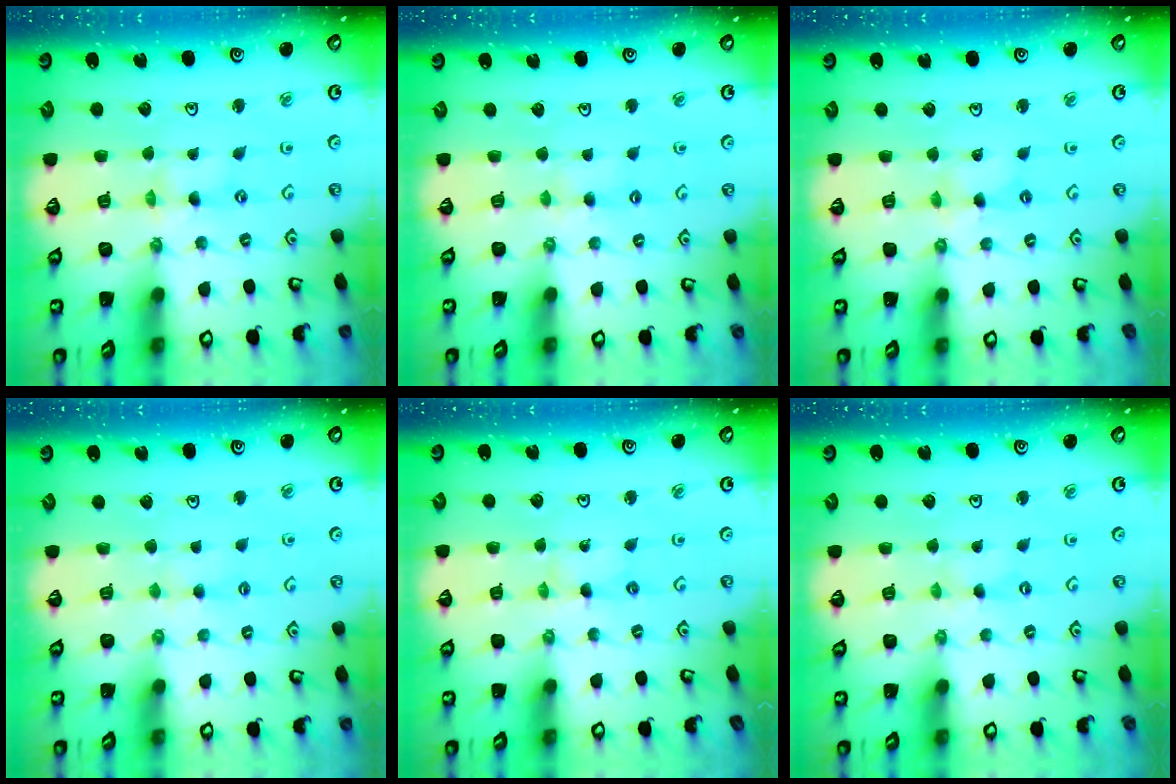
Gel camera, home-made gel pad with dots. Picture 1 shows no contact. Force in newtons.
{"total": 2.8, "press": 2.8, "slide": 0.4}
{"total": 1.5, "press": 1.5, "slide": 0.1}
{"total": 2.4, "press": 2.4, "slide": 0.5}
{"total": 1.6, "press": 1.6, "slide": 0.2}
{"total": 0.0}